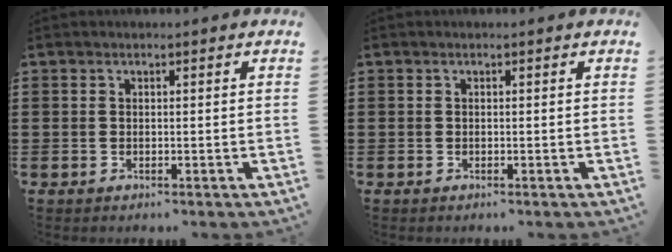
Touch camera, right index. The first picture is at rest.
{"total": 0.0}